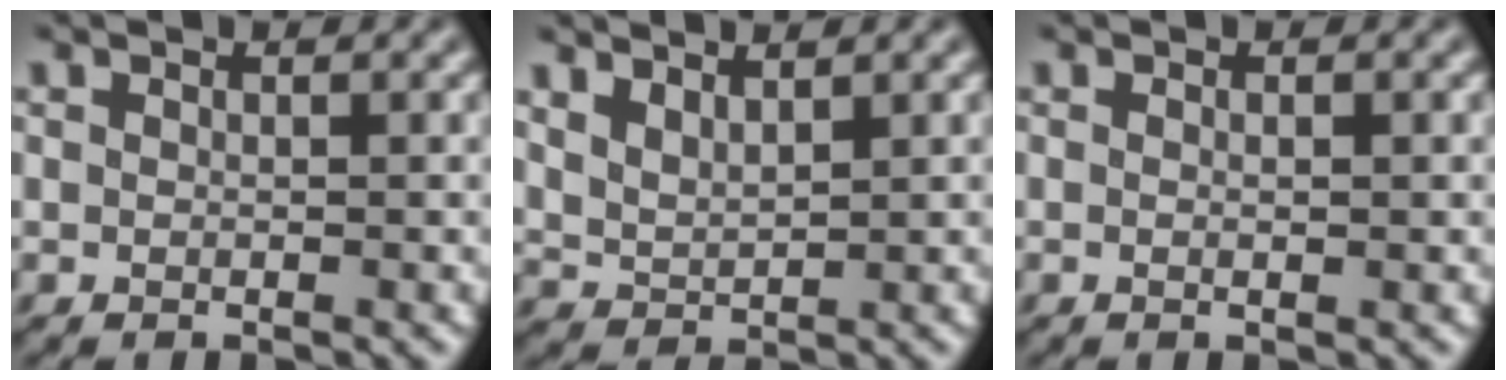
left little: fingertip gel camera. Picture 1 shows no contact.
{"total": 2.7, "force": [1.7, 1.3, 1.6], "torque": [-0.044, 0.001, 0.036]}
{"total": 0.7, "force": [-0.2, 0.0, 0.7], "torque": [-0.012, 0.002, -0.005]}